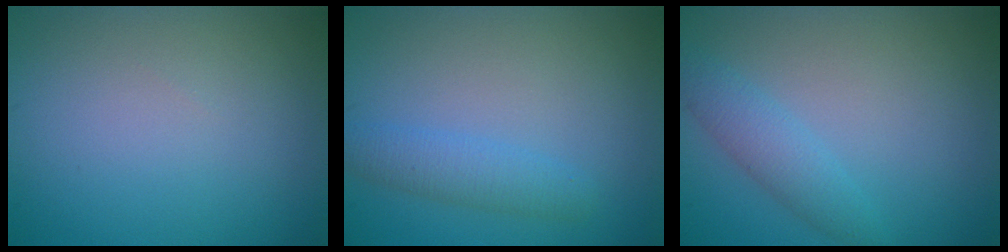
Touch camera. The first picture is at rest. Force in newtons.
{"total": 2.4, "press": 2.4, "slide": 0.1}
{"total": 2.5, "press": 2.5, "slide": 0.2}